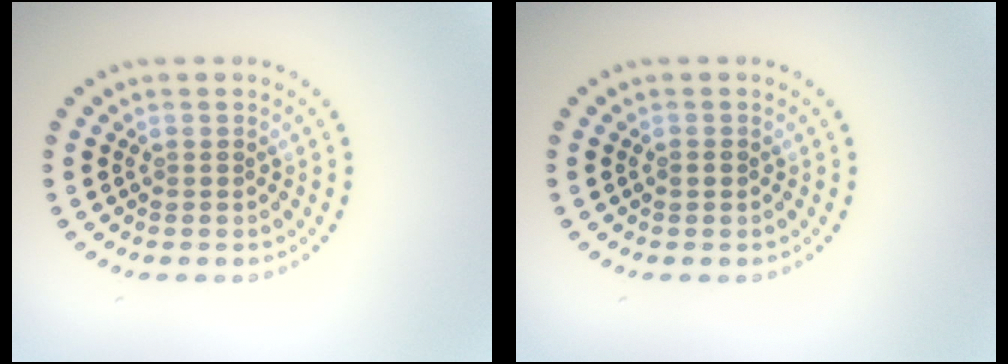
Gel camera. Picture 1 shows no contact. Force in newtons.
{"total": 0.8, "press": 0.8, "slide": 0.1}